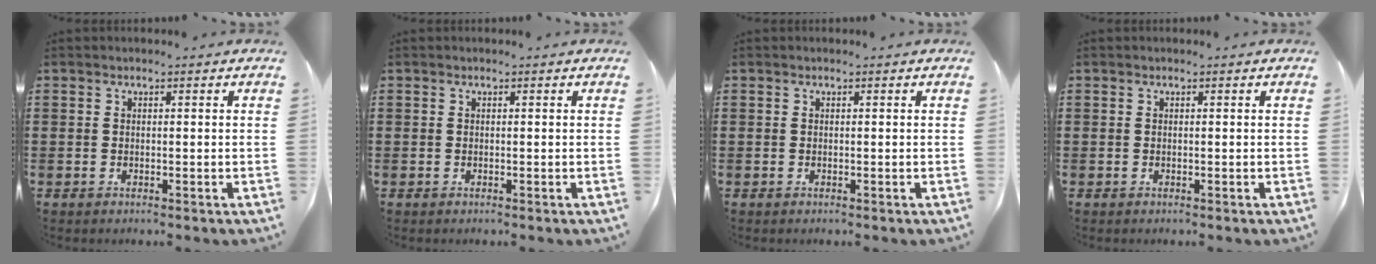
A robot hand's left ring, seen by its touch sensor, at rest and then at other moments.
{"total": 0.0}
{"total": 0.0}
{"total": 0.0}